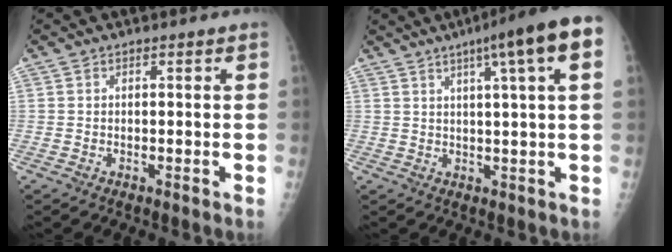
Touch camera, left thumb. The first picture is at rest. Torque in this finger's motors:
{"motor_torque": [1.27, 1.08, 0.74, -0.23, 0.08]}